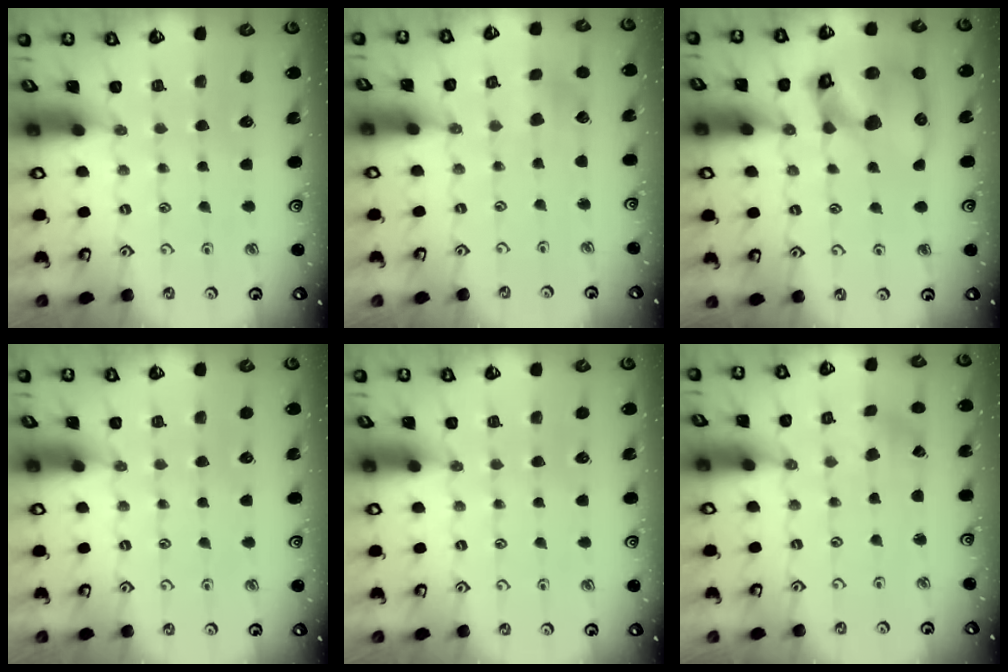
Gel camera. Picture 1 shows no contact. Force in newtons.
{"total": 2.5, "press": 2.5, "slide": 0.3}
{"total": 18.4, "press": 18.2, "slide": 2.5}
{"total": 0.0}
{"total": 0.0}
{"total": 0.8, "press": 0.8, "slide": 0.1}